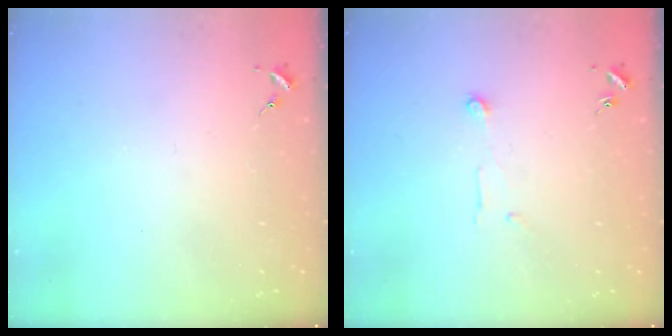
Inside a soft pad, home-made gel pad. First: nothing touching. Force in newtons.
{"total": 5.3, "press": 5.3, "slide": 0.2}